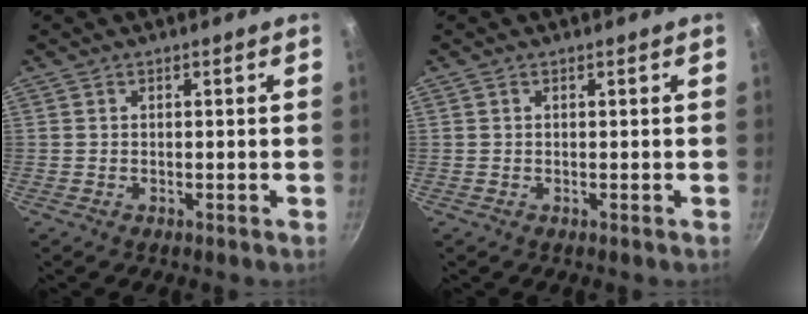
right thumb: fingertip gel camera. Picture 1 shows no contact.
{"total": 0.0}